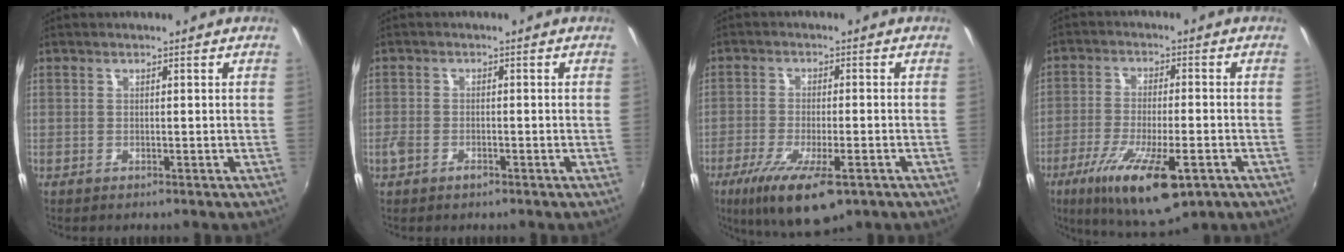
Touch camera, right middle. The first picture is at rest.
{"total": 2.8, "force": [-1.8, 1.4, 1.7], "torque": [-0.039, -0.004, -0.036]}
{"total": 13.2, "force": [-7.6, 3.7, 10.1], "torque": [-0.200, -0.045, -0.125]}
{"total": 15.6, "force": [-8.0, 4.2, 12.7], "torque": [-0.246, -0.050, -0.130]}